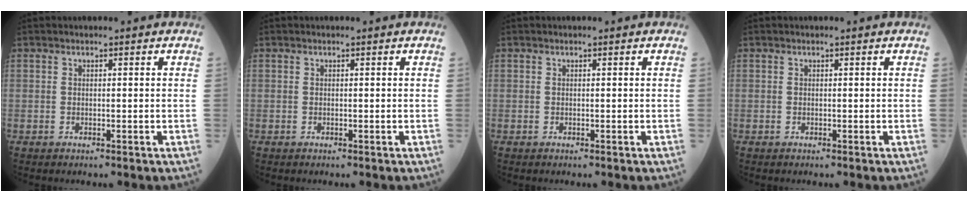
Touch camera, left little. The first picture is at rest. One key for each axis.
{"total": 0.0}
{"total": 0.0}
{"total": 0.0}